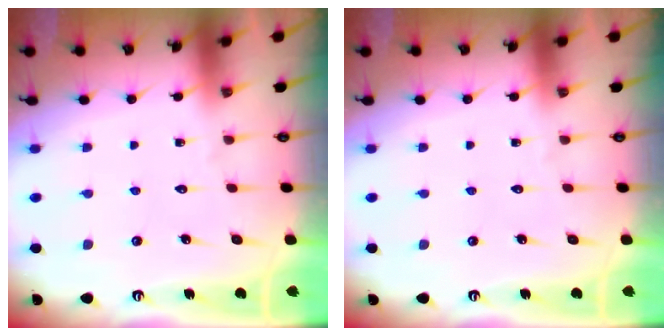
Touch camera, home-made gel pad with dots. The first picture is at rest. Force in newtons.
{"total": 0.0}